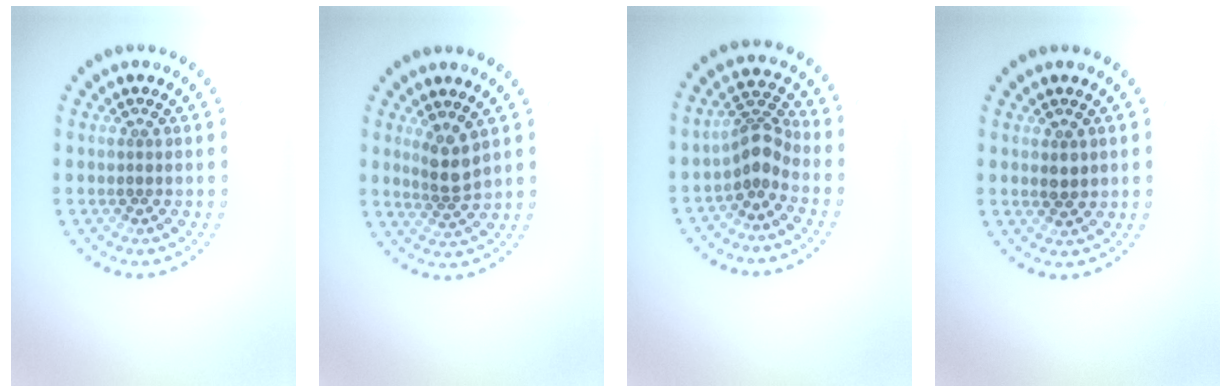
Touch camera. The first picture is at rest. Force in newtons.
{"total": 2.5, "press": 1.9, "slide": 1.5}
{"total": 2.9, "press": 2.1, "slide": 1.9}
{"total": 1.2, "press": 1.2, "slide": 0.2}